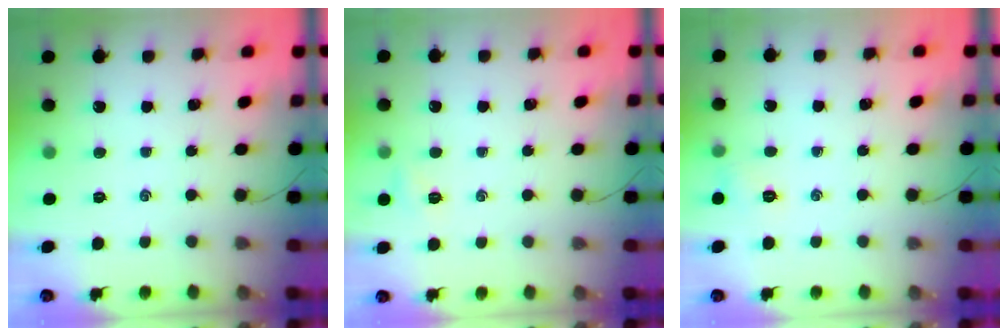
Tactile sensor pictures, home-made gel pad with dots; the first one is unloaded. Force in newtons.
{"total": 3.3, "press": 3.2, "slide": 1.1}
{"total": 4.6, "press": 4.4, "slide": 1.1}